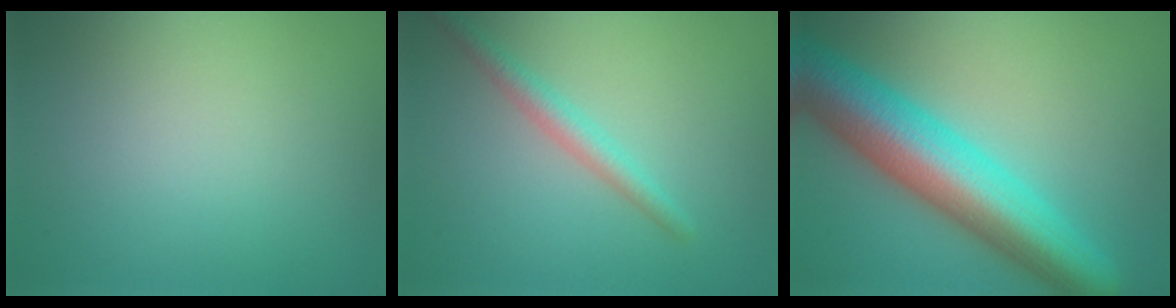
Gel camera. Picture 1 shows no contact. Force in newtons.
{"total": 2.1, "press": 2.1, "slide": 0.0}
{"total": 10.7, "press": 10.7, "slide": 0.1}